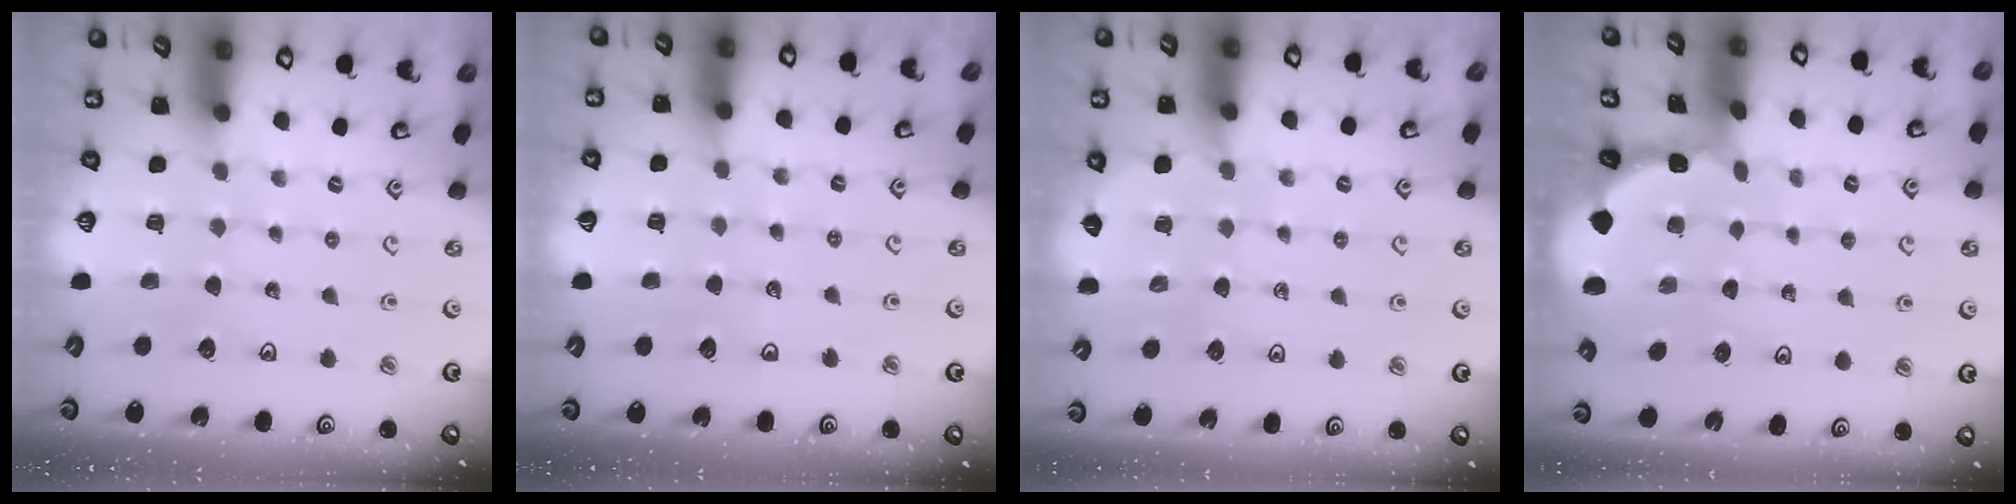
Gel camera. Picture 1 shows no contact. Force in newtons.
{"total": 2.4, "press": 2.4, "slide": 0.2}
{"total": 4.5, "press": 4.5, "slide": 0.8}
{"total": 0.9, "press": 0.8, "slide": 0.2}